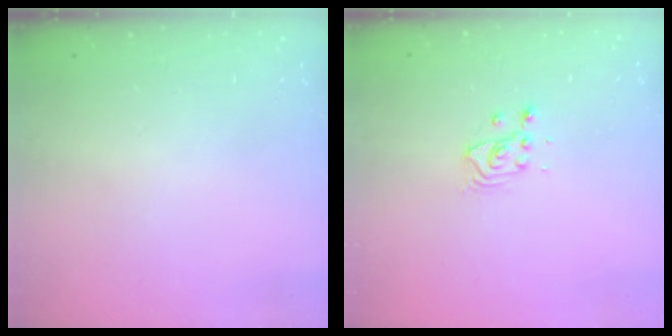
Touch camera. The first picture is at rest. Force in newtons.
{"total": 3.7, "press": 3.7, "slide": 0.3}